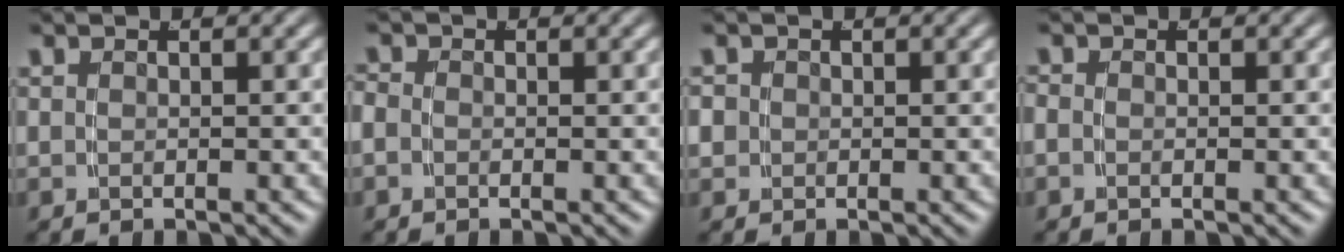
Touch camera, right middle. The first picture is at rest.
{"total": 1.4, "force": [-0.3, 1.3, 0.6], "torque": [-0.020, -0.003, -0.010]}
{"total": 1.6, "force": [-0.2, 1.5, 0.4], "torque": [-0.017, -0.008, -0.001]}
{"total": 0.8, "force": [-0.4, 0.6, 0.4], "torque": [-0.013, -0.003, -0.008]}